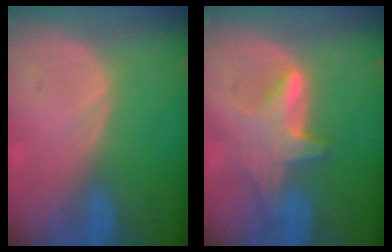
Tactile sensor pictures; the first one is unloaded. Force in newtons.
{"total": 6.2, "press": 6.0, "slide": 1.3}